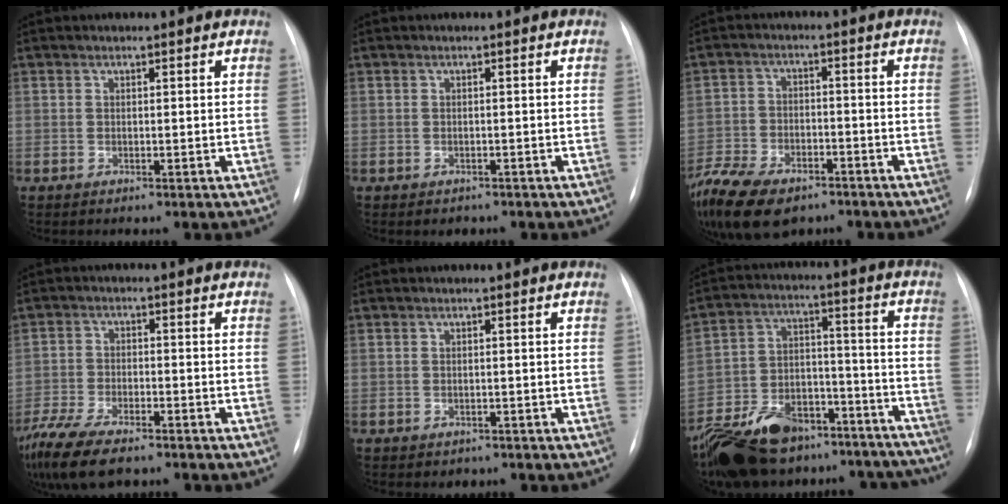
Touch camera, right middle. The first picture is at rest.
{"total": 1.4, "force": [-1.1, 1.0, 0.2], "torque": [-0.005, 0.001, -0.011]}
{"total": 17.9, "force": [-12.1, 9.3, 9.4], "torque": [-0.252, -0.020, -0.198]}
{"total": 12.2, "force": [-9.1, 3.8, 7.1], "torque": [-0.140, -0.022, -0.157]}
{"total": 1.5, "force": [-1.1, 1.0, 0.2], "torque": [-0.006, 0.002, -0.012]}
{"total": 27.4, "force": [-22.0, 12.2, 11.0], "torque": [-0.169, 0.023, -0.309]}